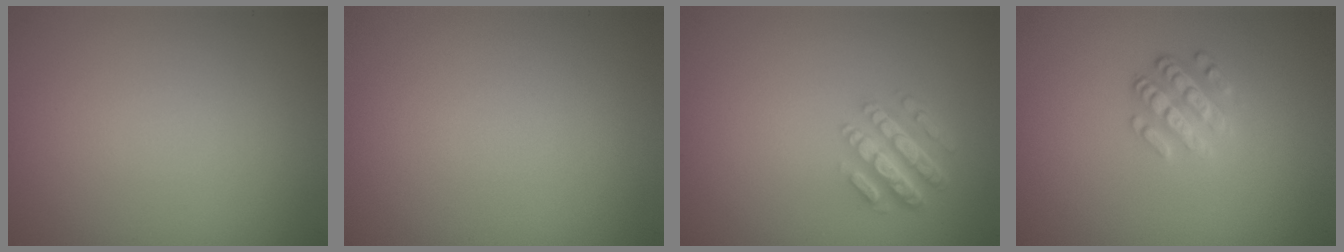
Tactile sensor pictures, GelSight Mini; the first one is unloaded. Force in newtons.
{"total": 0.0}
{"total": 4.4, "press": 3.2, "slide": 3.0}
{"total": 3.5, "press": 2.6, "slide": 2.4}